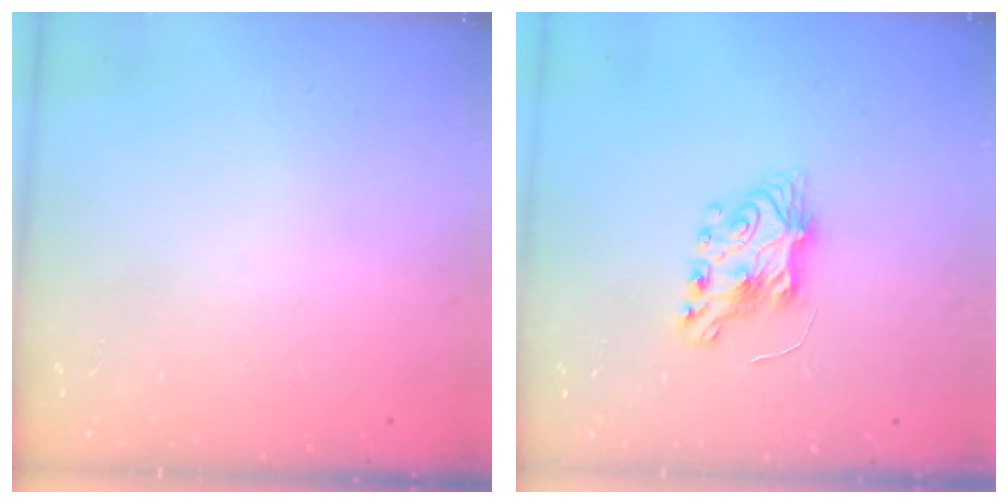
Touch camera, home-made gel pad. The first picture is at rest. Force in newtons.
{"total": 6.9, "press": 6.9, "slide": 0.4}